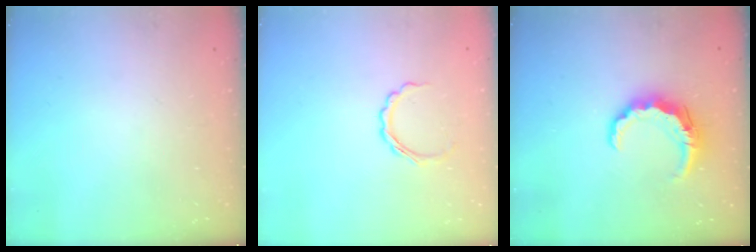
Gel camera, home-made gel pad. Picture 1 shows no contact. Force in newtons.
{"total": 5.2, "press": 5.0, "slide": 1.1}
{"total": 8.0, "press": 7.9, "slide": 1.2}